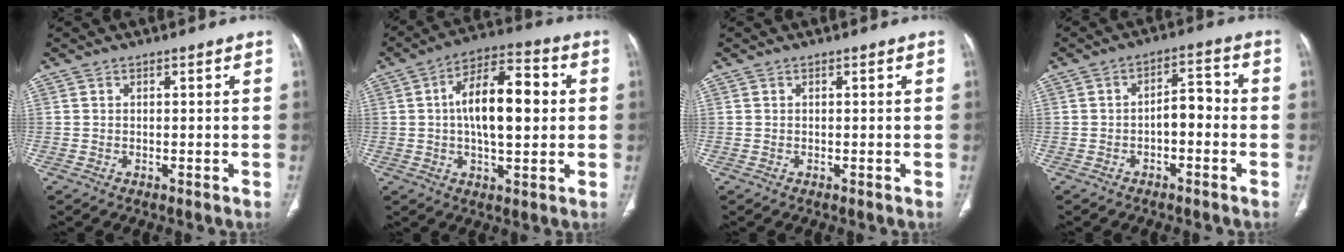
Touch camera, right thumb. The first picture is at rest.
{"total": 14.5, "force": [1.3, 6.5, 13.0], "torque": [-0.199, 0.022, 0.015]}
{"total": 0.0}
{"total": 5.2, "force": [-1.4, 2.9, 4.1], "torque": [-0.045, 0.032, -0.027]}